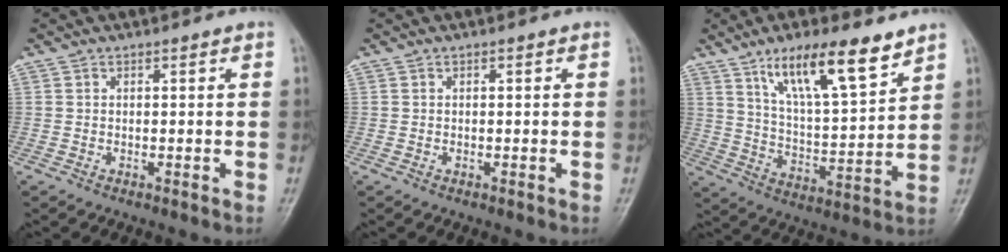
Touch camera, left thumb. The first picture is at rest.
{"total": 0.0}
{"total": 15.2, "force": [9.9, 4.0, 10.9], "torque": [-0.164, -0.048, 0.178]}